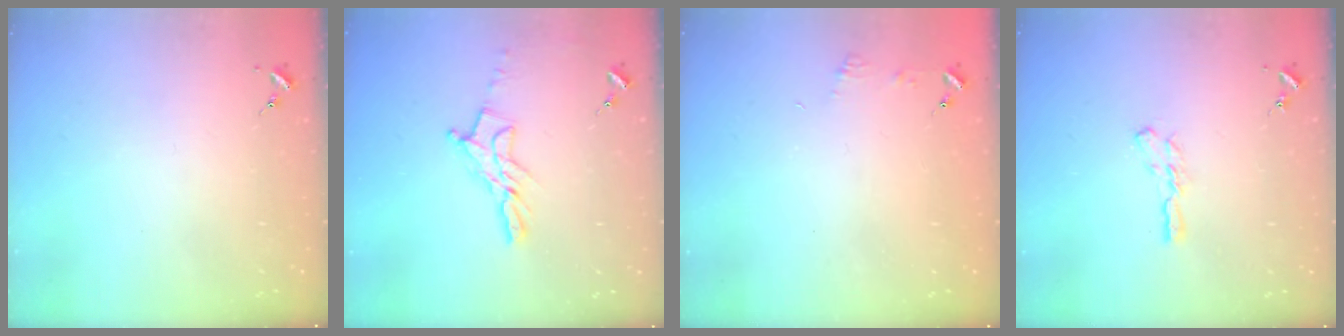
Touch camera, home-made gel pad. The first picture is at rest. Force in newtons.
{"total": 11.6, "press": 11.6, "slide": 1.0}
{"total": 4.5, "press": 4.4, "slide": 0.5}
{"total": 6.1, "press": 6.1, "slide": 0.2}